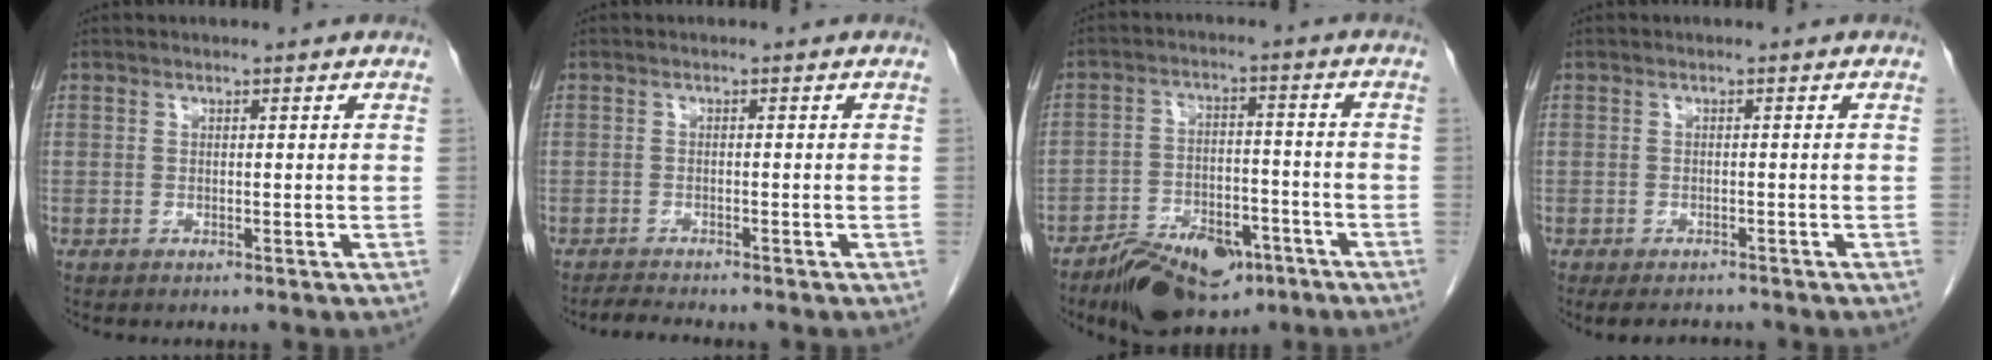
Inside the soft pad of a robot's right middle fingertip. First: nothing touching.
{"total": 2.0, "force": [-1.9, -0.4, 0.3], "torque": [-0.018, -0.013, -0.036]}
{"total": 11.6, "force": [-8.0, 5.3, 6.4], "torque": [-0.100, -0.001, -0.131]}
{"total": 3.7, "force": [-3.3, 1.0, 1.2], "torque": [-0.018, -0.009, -0.049]}